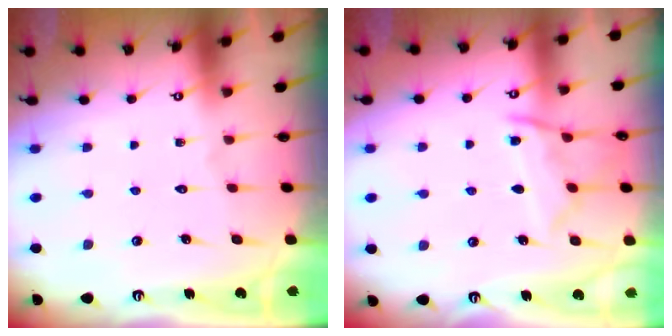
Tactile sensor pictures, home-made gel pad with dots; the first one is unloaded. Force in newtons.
{"total": 9.9, "press": 9.8, "slide": 1.1}